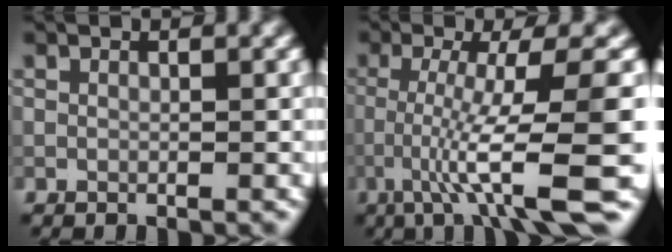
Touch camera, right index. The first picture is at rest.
{"total": 10.7, "force": [-3.7, 1.2, 10.0], "torque": [-0.155, 0.004, -0.051]}